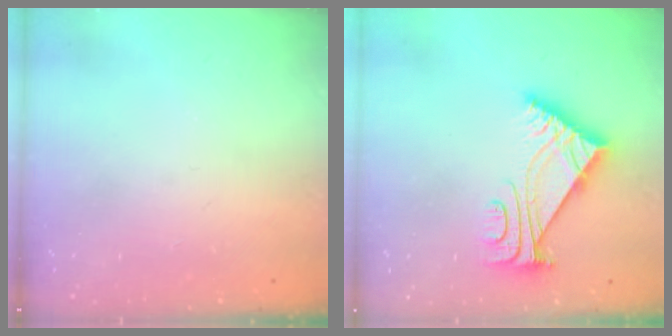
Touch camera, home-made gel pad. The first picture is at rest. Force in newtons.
{"total": 8.9, "press": 8.8, "slide": 1.1}